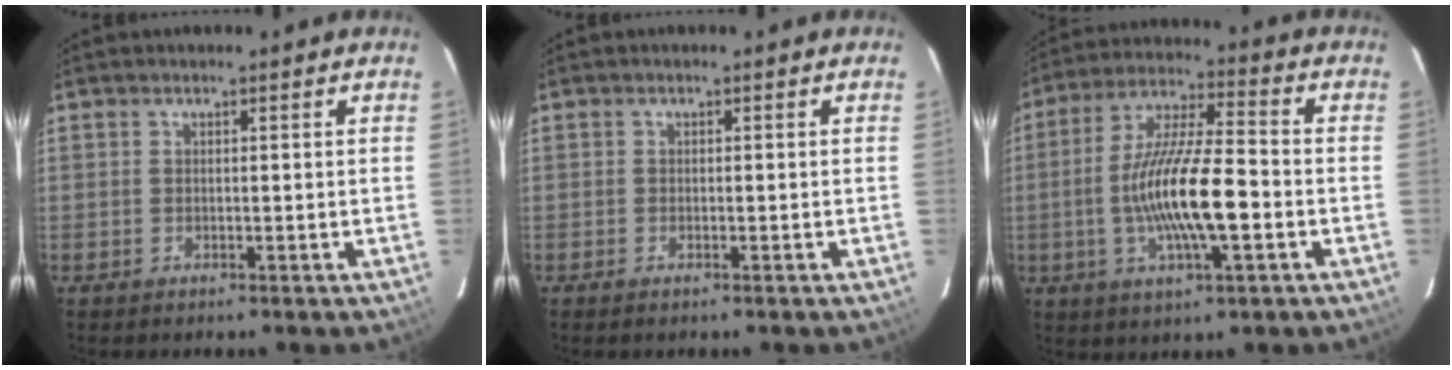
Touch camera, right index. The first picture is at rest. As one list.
[{"total": 0.6, "force": [-0.5, 0.2, 0.3], "torque": [-0.006, -0.001, -0.009]}, {"total": 15.3, "force": [-3.4, 3.2, 14.6], "torque": [-0.280, -0.003, -0.062]}]